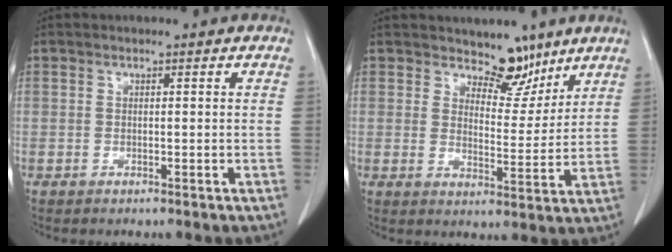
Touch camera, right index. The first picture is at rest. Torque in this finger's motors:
{"motor_torque": [-0.06, 0.42, 0.04, 0.00]}